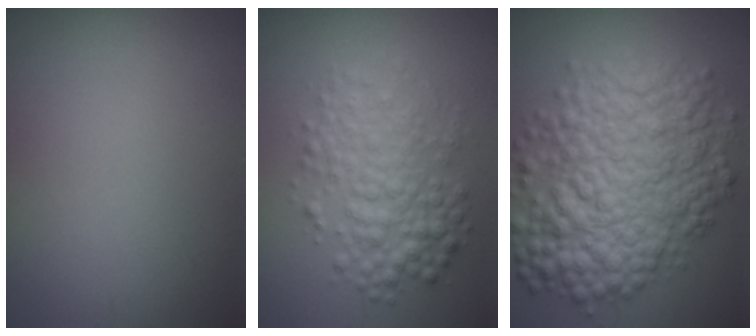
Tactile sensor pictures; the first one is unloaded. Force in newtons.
{"total": 4.8, "press": 4.8, "slide": 0.1}
{"total": 9.9, "press": 9.9, "slide": 0.1}